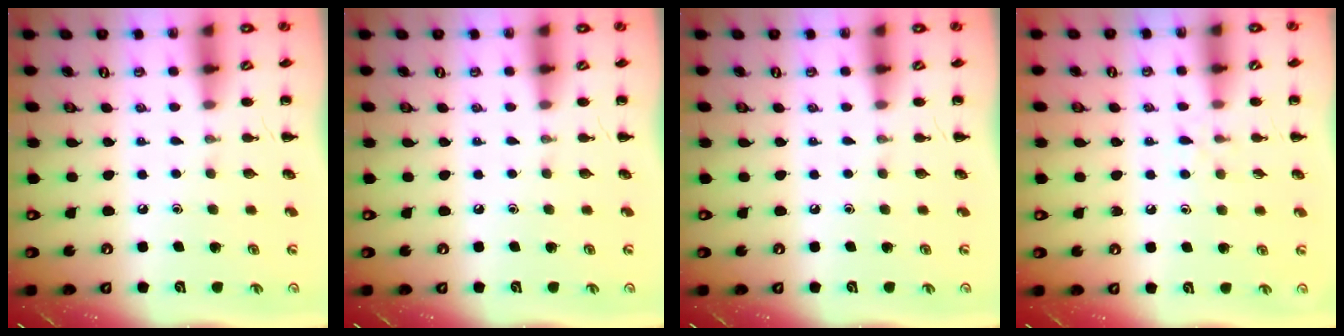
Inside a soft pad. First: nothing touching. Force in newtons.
{"total": 0.0}
{"total": 0.0}
{"total": 5.8, "press": 5.6, "slide": 1.6}